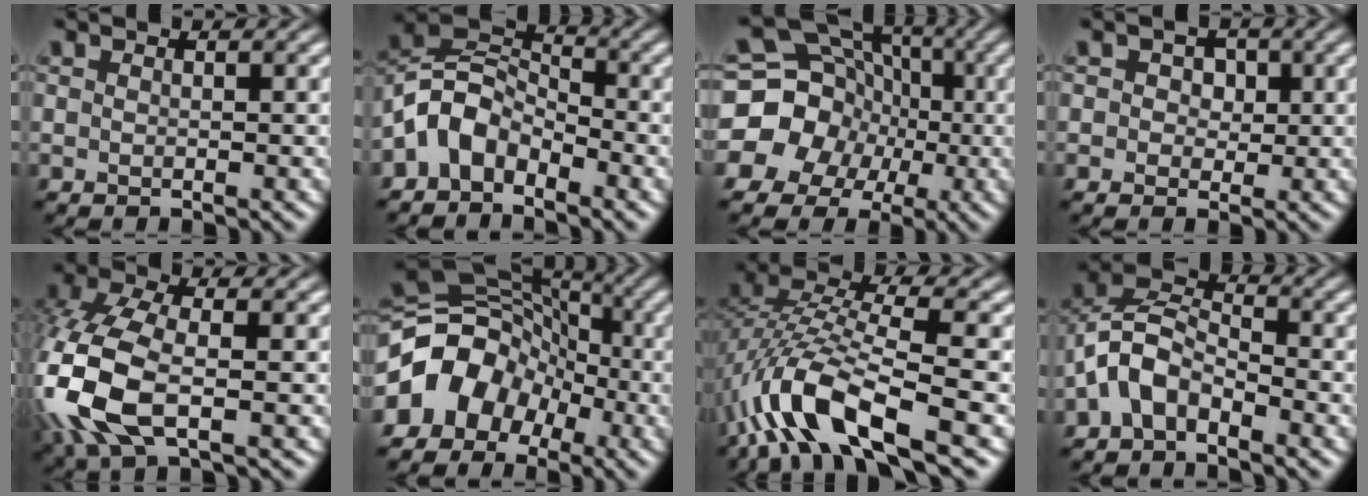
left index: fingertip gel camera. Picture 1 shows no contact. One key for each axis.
{"total": 5.1, "fx": -3.1, "fy": 3.2, "fz": 2.5, "tx": -0.047, "ty": 0.009, "tz": -0.066}
{"total": 14.0, "fx": -2.0, "fy": 13.3, "fz": 3.5, "tx": -0.091, "ty": 0.014, "tz": -0.055}
{"total": 1.9, "fx": 0.6, "fy": 1.6, "fz": 0.8, "tx": -0.001, "ty": 0.004, "tz": -0.001}
{"total": 9.1, "fx": -2.8, "fy": 4.5, "fz": 7.4, "tx": -0.197, "ty": -0.003, "tz": -0.059}
{"total": 7.4, "fx": -3.2, "fy": 5.9, "fz": 3.0, "tx": -0.040, "ty": 0.012, "tz": -0.065}
{"total": 9.5, "fx": -5.1, "fy": 2.8, "fz": 7.5, "tx": -0.159, "ty": 0.010, "tz": -0.097}
{"total": 4.5, "fx": -2.7, "fy": 2.4, "fz": 2.7, "tx": -0.055, "ty": 0.014, "tz": -0.056}